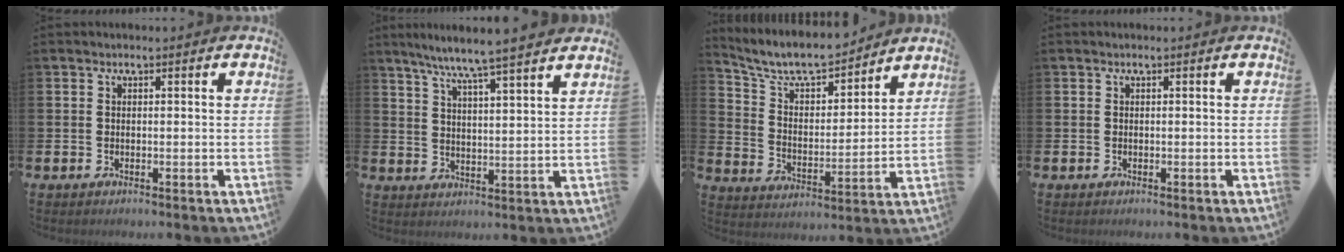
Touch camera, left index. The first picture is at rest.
{"total": 7.2, "force": [6.7, -0.7, 2.5], "torque": [-0.072, -0.037, 0.114]}
{"total": 8.0, "force": [7.4, 2.0, 2.3], "torque": [-0.079, -0.054, 0.129]}
{"total": 0.0}